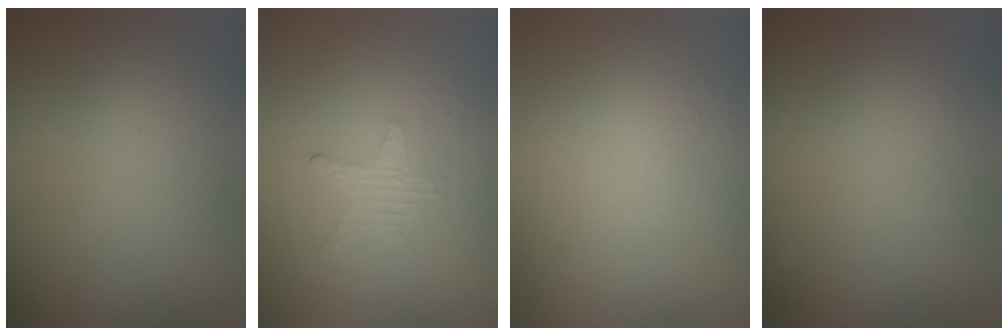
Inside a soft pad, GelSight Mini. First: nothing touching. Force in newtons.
{"total": 0.5, "press": 0.5, "slide": 0.1}
{"total": 0.0}
{"total": 0.0}